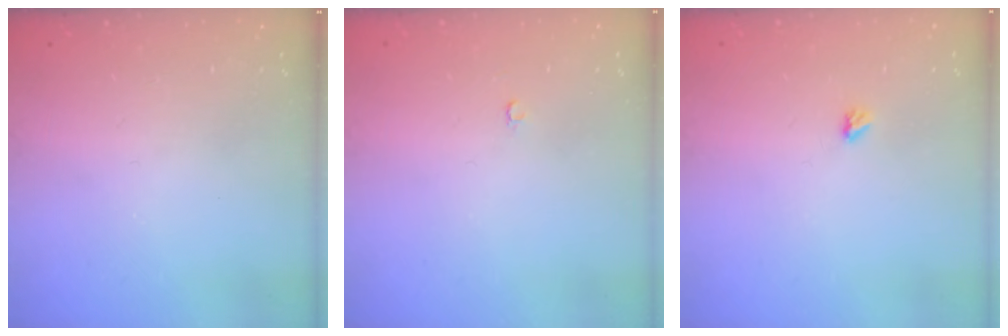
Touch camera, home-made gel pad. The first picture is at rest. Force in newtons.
{"total": 2.1, "press": 2.1, "slide": 0.2}
{"total": 2.9, "press": 2.9, "slide": 0.5}